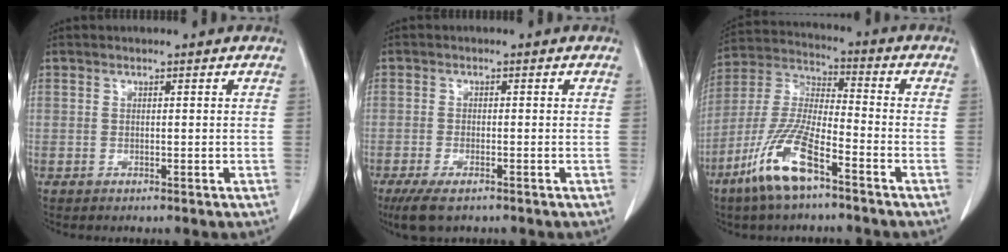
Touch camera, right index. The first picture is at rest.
{"total": 5.0, "force": [-3.5, 1.3, 3.3], "torque": [-0.064, -0.011, -0.054]}
{"total": 12.6, "force": [-7.3, 2.5, 9.9], "torque": [-0.217, -0.018, -0.143]}